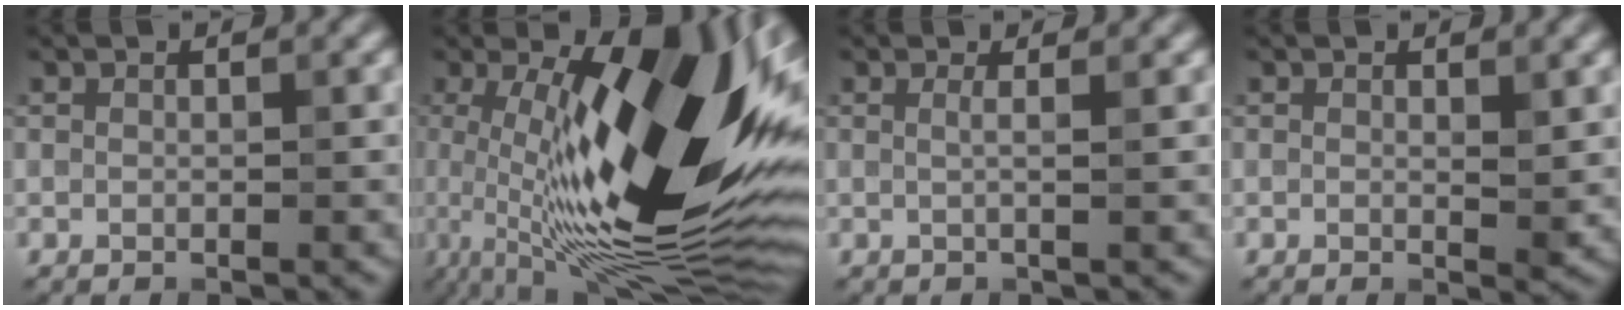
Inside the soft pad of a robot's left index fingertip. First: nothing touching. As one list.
[{"total": 18.4, "force": [1.7, 6.0, 17.3], "torque": [-0.253, 0.009, 0.022]}, {"total": 1.3, "force": [0.3, 0.4, 1.2], "torque": [-0.018, -0.002, -0.007]}, {"total": 1.2, "force": [0.3, 0.4, 1.1], "torque": [-0.013, -0.006, 0.003]}]